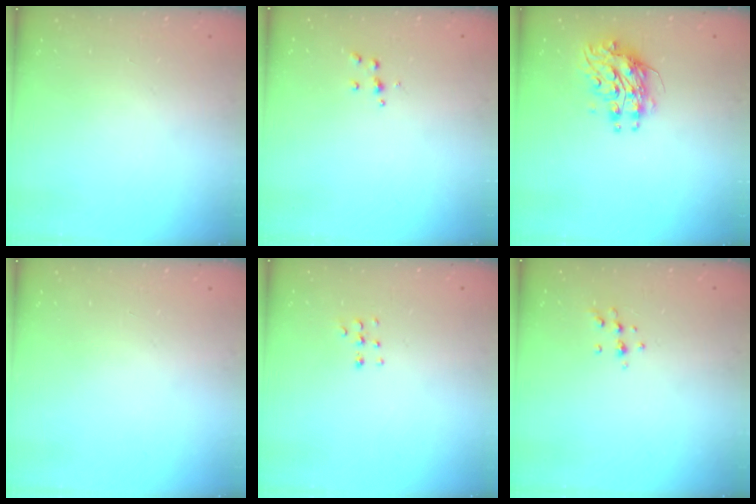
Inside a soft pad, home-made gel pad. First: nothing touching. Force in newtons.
{"total": 3.6, "press": 3.6, "slide": 0.3}
{"total": 8.9, "press": 8.9, "slide": 0.5}
{"total": 0.0}
{"total": 3.9, "press": 3.8, "slide": 1.0}
{"total": 5.1, "press": 4.9, "slide": 1.1}